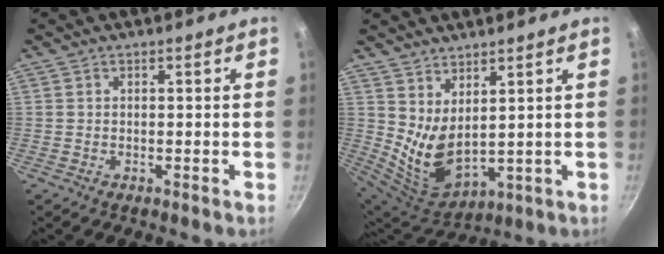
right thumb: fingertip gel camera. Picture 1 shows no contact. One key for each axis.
{"total": 9.1, "fx": 3.9, "fy": 4.5, "fz": 6.9, "tx": -0.111, "ty": -0.051, "tz": 0.093}